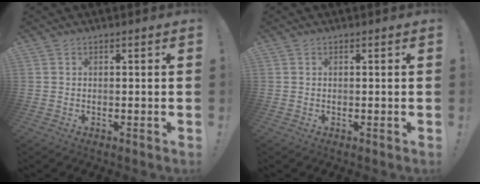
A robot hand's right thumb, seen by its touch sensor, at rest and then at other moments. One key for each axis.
{"total": 0.0}